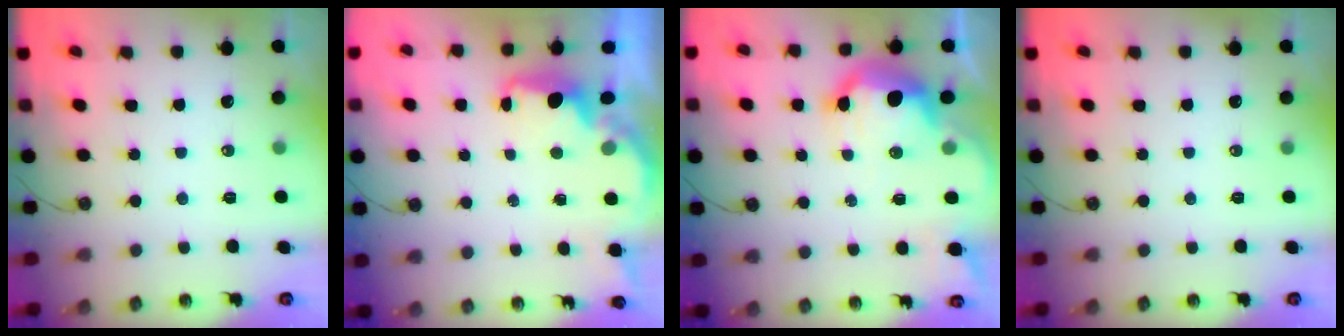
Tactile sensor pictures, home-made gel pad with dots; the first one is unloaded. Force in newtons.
{"total": 2.1, "press": 2.0, "slide": 0.8}
{"total": 15.2, "press": 15.1, "slide": 0.9}
{"total": 0.0}